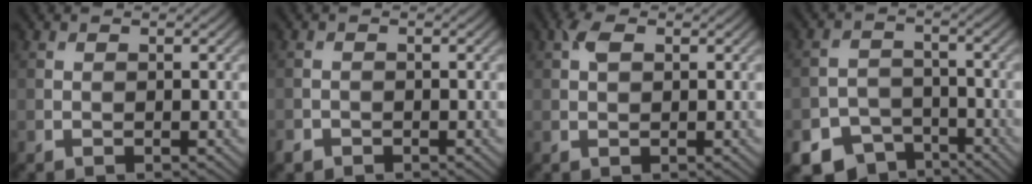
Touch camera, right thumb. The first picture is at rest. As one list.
[{"total": 1.1, "force": [-0.8, 0.7, 0.1], "torque": [-0.002, -0.002, -0.020]}, {"total": 2.1, "force": [0.8, 1.2, 1.6], "torque": [-0.035, 0.006, 0.011]}, {"total": 7.4, "force": [-5.5, 4.5, 2.3], "torque": [-0.043, -0.020, -0.092]}]